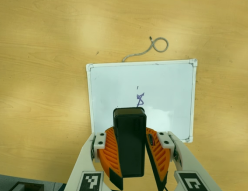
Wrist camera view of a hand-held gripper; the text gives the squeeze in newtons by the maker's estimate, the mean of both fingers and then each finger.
{"total": 11.0, "left": 10.8, "right": 11.2}